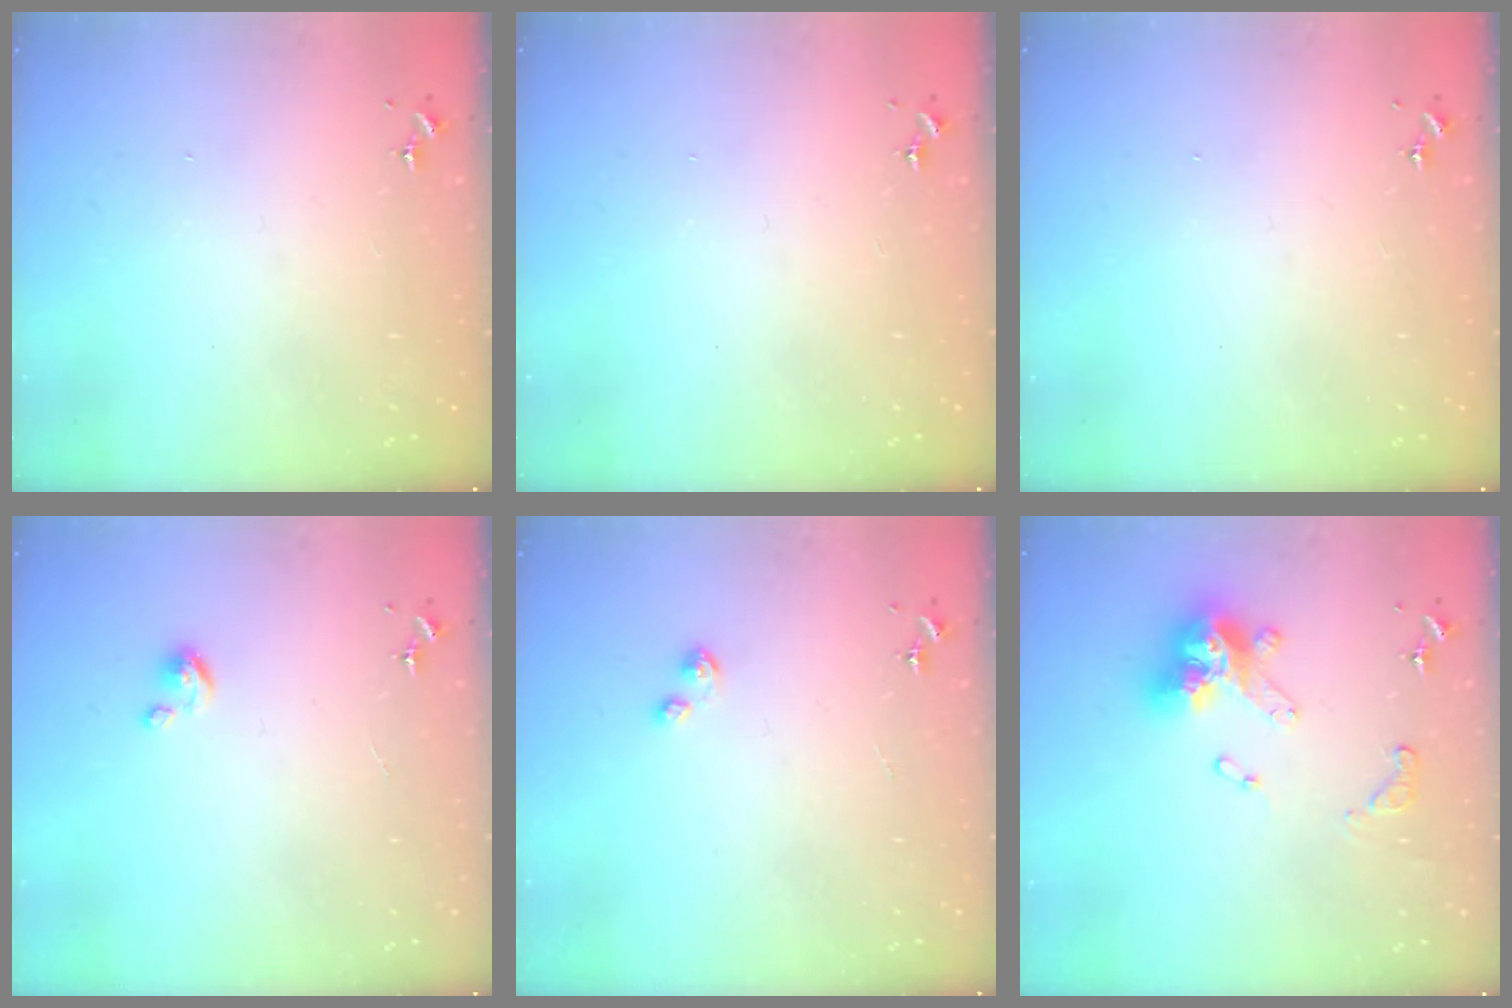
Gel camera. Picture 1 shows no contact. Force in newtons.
{"total": 0.0}
{"total": 0.0}
{"total": 3.0, "press": 3.0, "slide": 0.2}
{"total": 2.2, "press": 2.2, "slide": 0.3}
{"total": 16.1, "press": 16.1, "slide": 1.6}